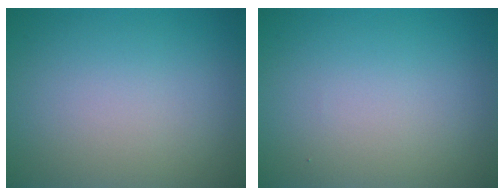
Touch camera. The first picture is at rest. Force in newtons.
{"total": 0.0}